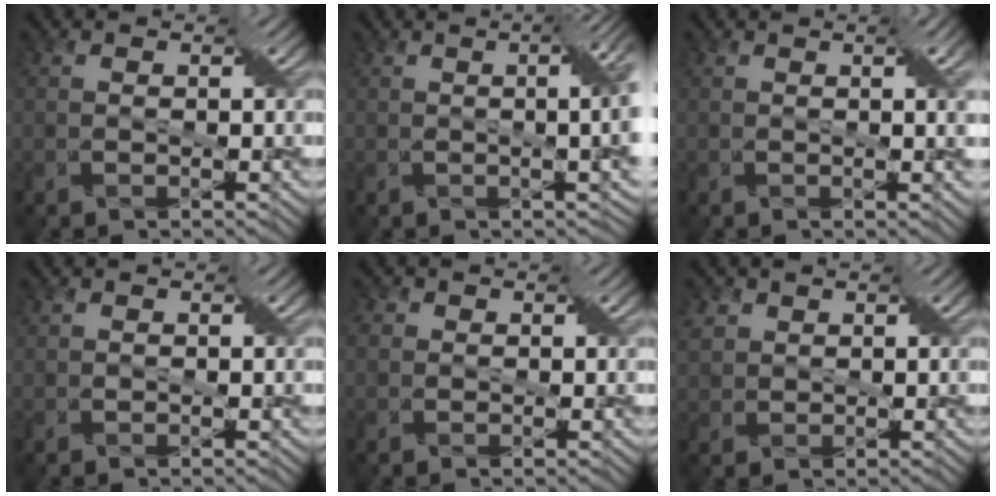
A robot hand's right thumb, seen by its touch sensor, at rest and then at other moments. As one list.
[{"total": 6.1, "force": [0.3, 0.6, 6.1], "torque": [-0.078, 0.005, 0.003]}, {"total": 4.5, "force": [0.8, 0.4, 4.4], "torque": [-0.060, 0.010, 0.013]}, {"total": 0.6, "force": [0.4, 0.5, 0.2], "torque": [-0.002, -0.002, 0.007]}, {"total": 2.7, "force": [0.7, 2.4, 1.1], "torque": [-0.015, 0.013, -0.007]}, {"total": 3.7, "force": [1.3, 3.0, 1.7], "torque": [-0.068, 0.011, 0.024]}]